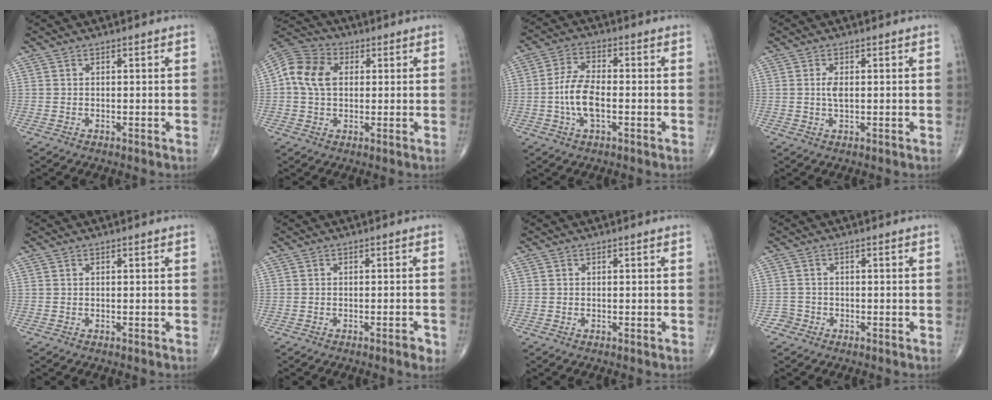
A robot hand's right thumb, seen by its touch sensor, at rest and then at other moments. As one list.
[{"total": 9.7, "force": [1.3, 7.2, 6.4], "torque": [-0.120, 0.019, 0.015]}, {"total": 7.8, "force": [-1.6, 3.5, 6.8], "torque": [-0.142, 0.014, -0.034]}, {"total": 2.3, "force": [0.2, 1.0, 2.1], "torque": [-0.041, -0.002, 0.004]}, {"total": 0.0}, {"total": 2.0, "force": [-1.1, 0.5, 1.5], "torque": [-0.022, 0.004, -0.017]}, {"total": 0.0}, {"total": 1.8, "force": [-1.1, 1.4, -0.4], "torque": [0.016, 0.008, -0.027]}]